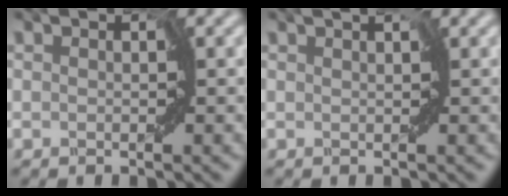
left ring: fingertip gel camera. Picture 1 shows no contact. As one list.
[{"total": 1.1, "force": [0.7, 0.2, 0.7], "torque": [-0.012, 0.006, 0.002]}]